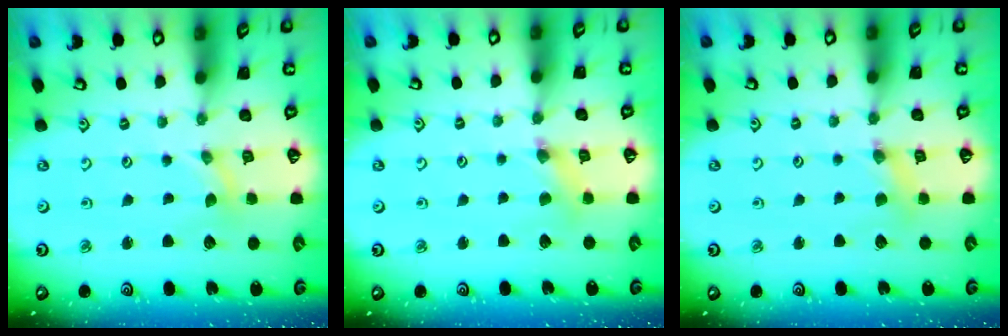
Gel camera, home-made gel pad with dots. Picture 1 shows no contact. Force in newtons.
{"total": 2.5, "press": 2.4, "slide": 0.3}
{"total": 2.3, "press": 2.3, "slide": 0.3}